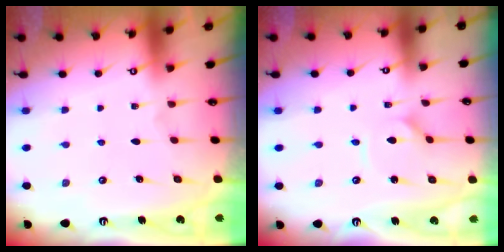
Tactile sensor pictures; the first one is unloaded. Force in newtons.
{"total": 1.1, "press": 1.1, "slide": 0.2}